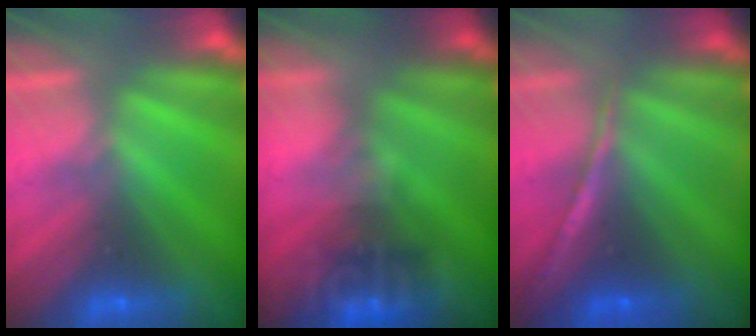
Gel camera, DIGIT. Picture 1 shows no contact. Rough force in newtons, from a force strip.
{"total": 4.3}
{"total": 1.4}